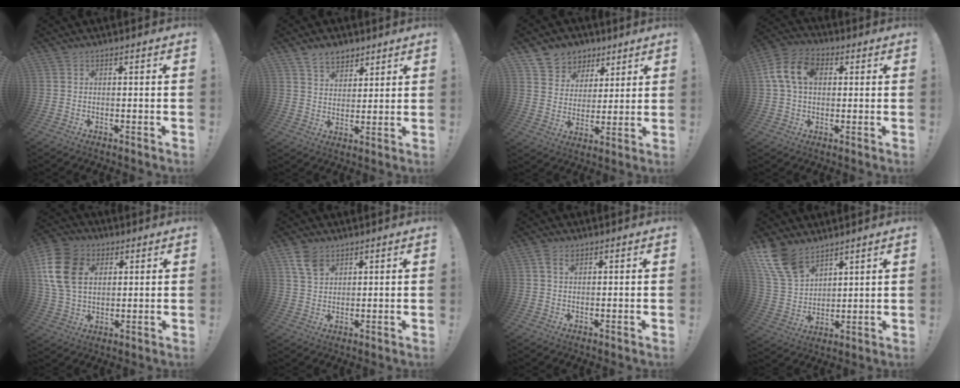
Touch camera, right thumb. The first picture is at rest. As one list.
[{"total": 7.5, "force": [5.3, 4.9, 2.0], "torque": [-0.027, -0.033, 0.101]}, {"total": 8.4, "force": [4.6, 6.9, 1.1], "torque": [-0.019, -0.034, 0.095]}, {"total": 12.6, "force": [3.0, 8.7, 8.6], "torque": [-0.153, 0.013, 0.056]}, {"total": 16.5, "force": [5.0, 12.5, 9.6], "torque": [-0.184, -0.004, 0.101]}, {"total": 7.0, "force": [4.1, 4.4, 3.5], "torque": [-0.060, -0.012, 0.082]}, {"total": 2.3, "force": [1.3, 1.3, 1.5], "torque": [-0.021, -0.002, 0.022]}, {"total": 13.8, "force": [9.7, 7.8, 6.1], "torque": [-0.142, -0.050, 0.189]}]